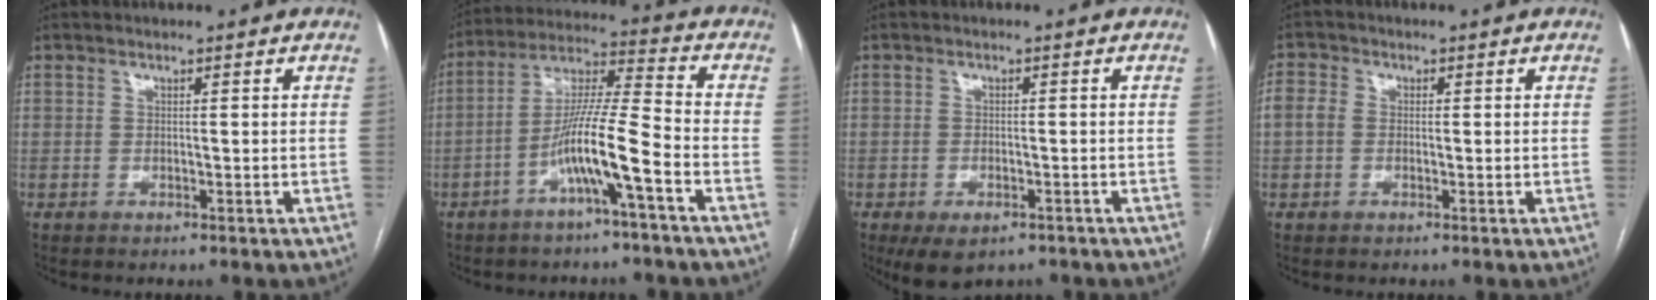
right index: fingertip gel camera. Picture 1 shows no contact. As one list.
[{"total": 10.2, "force": [-4.5, -0.4, 9.2], "torque": [-0.180, 0.016, -0.084]}, {"total": 5.5, "force": [-3.7, 2.7, 3.1], "torque": [-0.052, -0.006, -0.051]}, {"total": 2.7, "force": [-0.3, 2.3, 1.4], "torque": [-0.037, 0.017, -0.009]}]